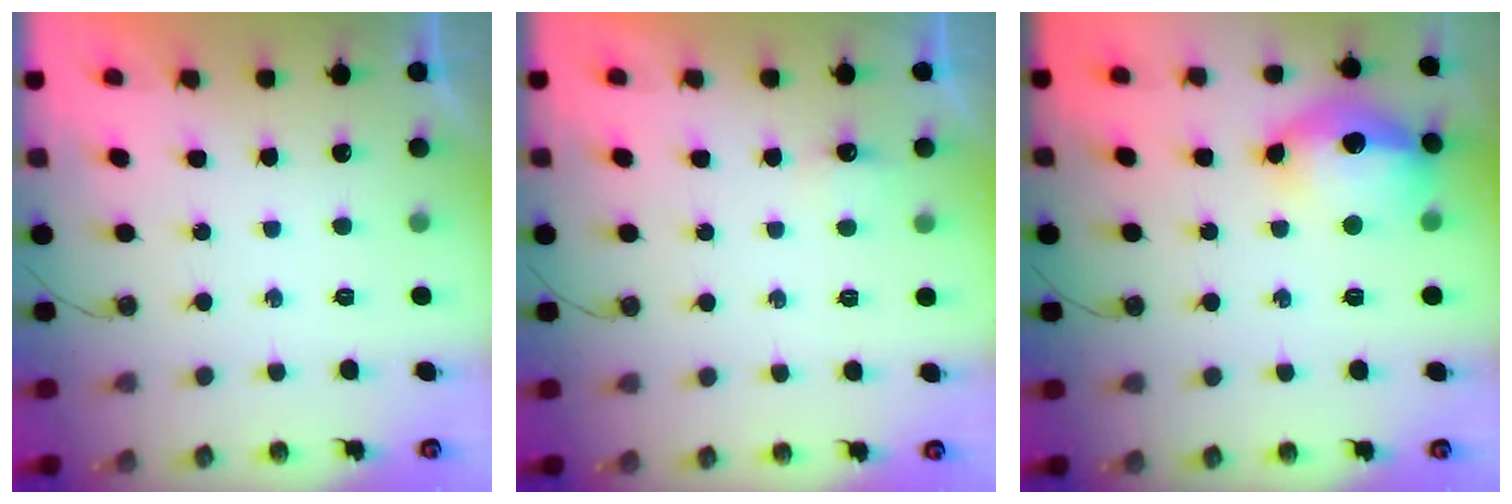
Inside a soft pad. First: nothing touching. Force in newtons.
{"total": 3.0, "press": 3.0, "slide": 0.6}
{"total": 16.0, "press": 15.9, "slide": 1.7}